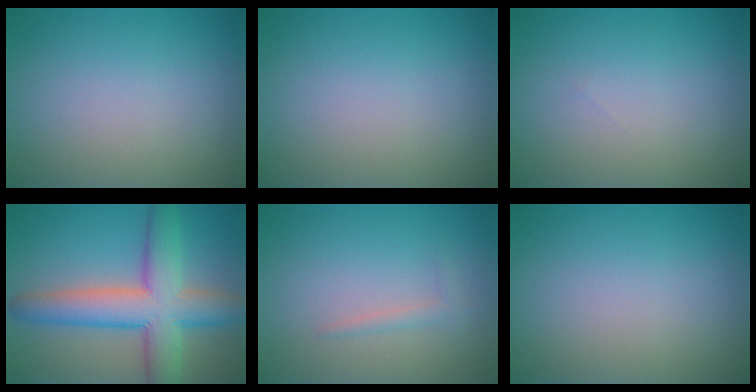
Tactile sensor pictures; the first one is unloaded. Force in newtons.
{"total": 0.0}
{"total": 0.0}
{"total": 8.8, "press": 8.8, "slide": 0.3}
{"total": 1.0, "press": 1.0, "slide": 0.1}
{"total": 0.0}